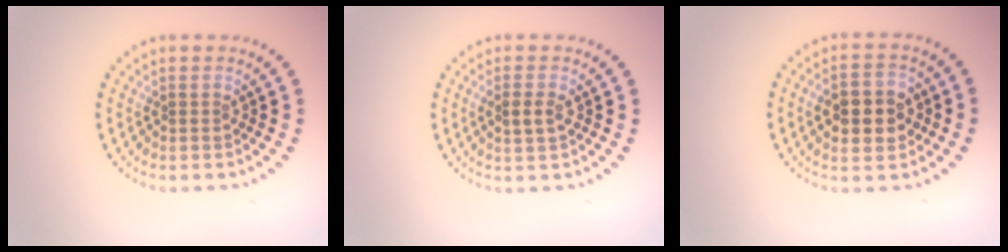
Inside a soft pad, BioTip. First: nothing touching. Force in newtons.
{"total": 1.9, "press": 1.8, "slide": 0.3}
{"total": 5.0, "press": 5.0, "slide": 0.2}